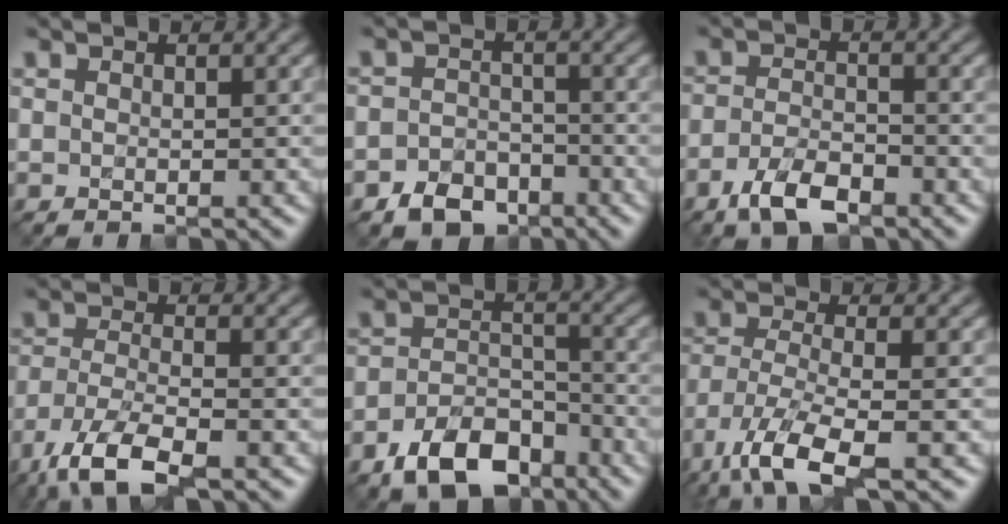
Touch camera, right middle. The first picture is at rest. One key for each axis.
{"total": 3.1, "fx": -2.3, "fy": 2.0, "fz": 0.6, "tx": -0.015, "ty": 0.008, "tz": -0.046}
{"total": 4.0, "fx": -3.0, "fy": 1.3, "fz": 2.3, "tx": -0.055, "ty": 0.005, "tz": -0.060}
{"total": 6.3, "fx": -4.2, "fy": 1.8, "fz": 4.3, "tx": -0.101, "ty": -0.005, "tz": -0.086}
{"total": 6.0, "fx": -4.1, "fy": 3.1, "fz": 3.0, "tx": -0.057, "ty": 0.007, "tz": -0.075}
{"total": 6.8, "fx": -4.0, "fy": 2.0, "fz": 5.1, "tx": -0.122, "ty": -0.008, "tz": -0.079}